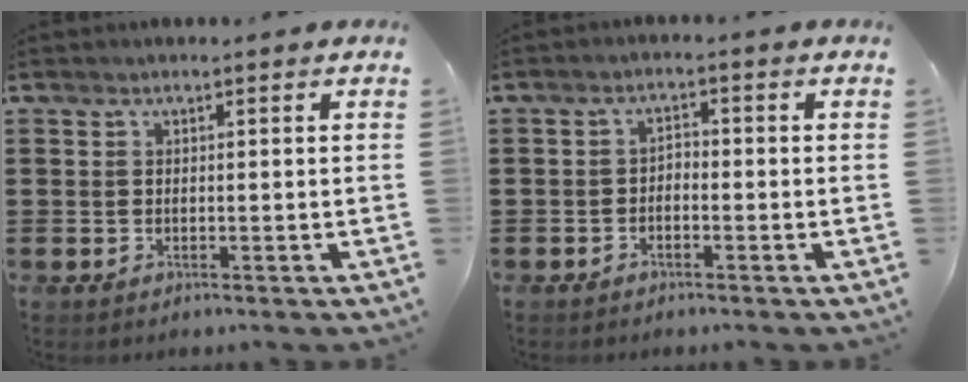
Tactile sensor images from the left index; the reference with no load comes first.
{"total": 1.6, "force": [-1.5, 0.4, 0.5], "torque": [-0.014, 0.003, -0.031]}